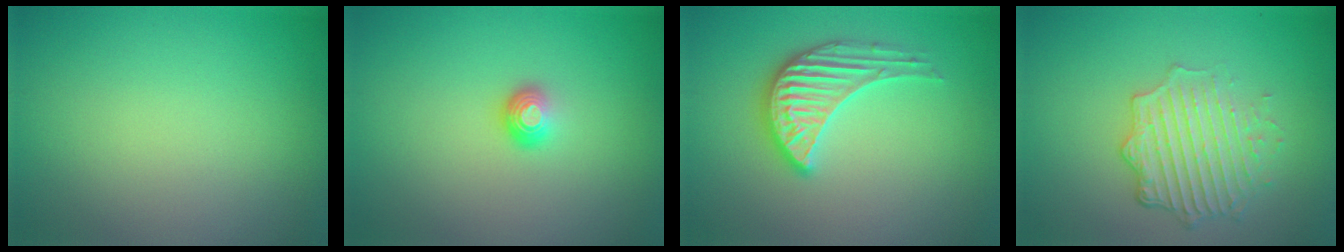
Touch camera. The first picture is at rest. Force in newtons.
{"total": 1.4, "press": 1.0, "slide": 1.0}
{"total": 3.7, "press": 3.3, "slide": 1.7}
{"total": 4.8, "press": 3.6, "slide": 3.2}